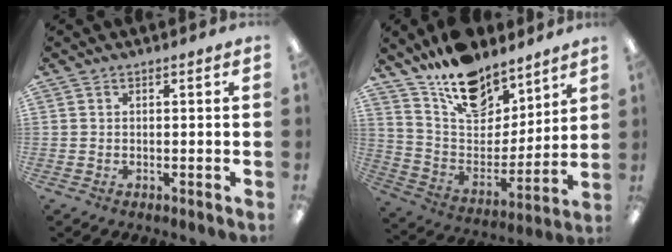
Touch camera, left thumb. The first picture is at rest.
{"total": 16.7, "force": [13.2, 8.5, 5.8], "torque": [-0.105, -0.095, 0.242]}